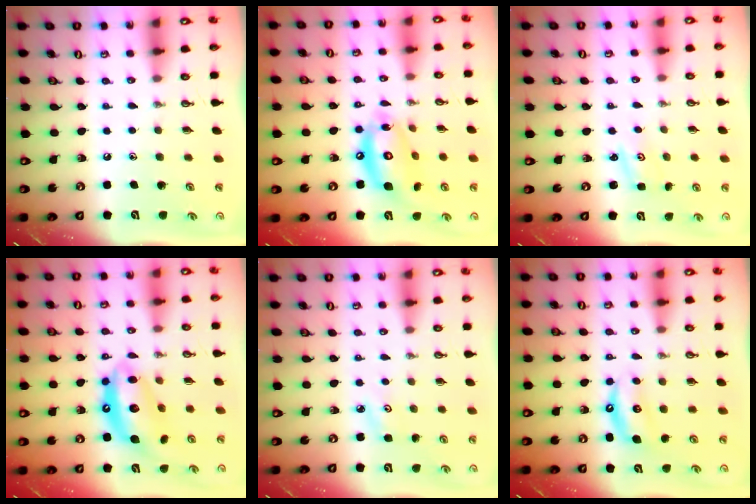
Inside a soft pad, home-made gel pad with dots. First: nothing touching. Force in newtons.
{"total": 14.5, "press": 14.4, "slide": 1.4}
{"total": 1.5, "press": 1.5, "slide": 0.3}
{"total": 13.8, "press": 13.8, "slide": 1.2}
{"total": 3.3, "press": 3.3, "slide": 0.4}
{"total": 5.9, "press": 5.9, "slide": 0.4}